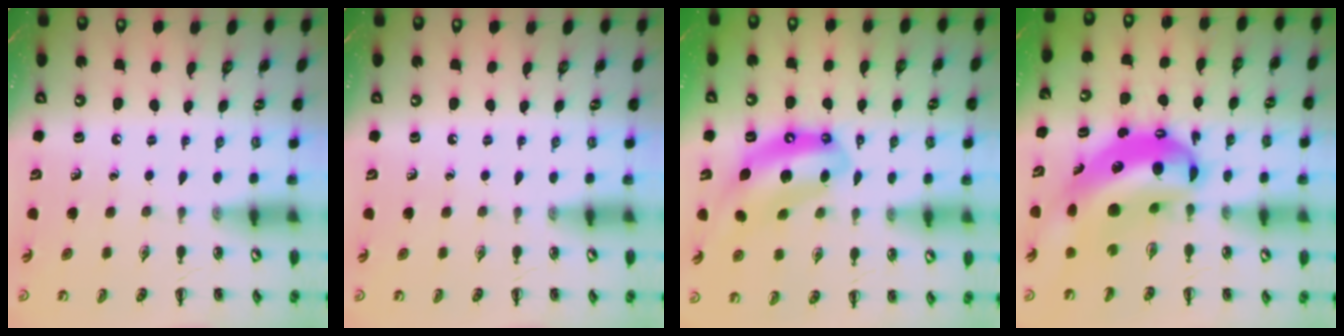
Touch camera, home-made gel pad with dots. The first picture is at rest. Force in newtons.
{"total": 0.0}
{"total": 12.4, "press": 11.9, "slide": 3.5}
{"total": 14.7, "press": 14.3, "slide": 3.6}